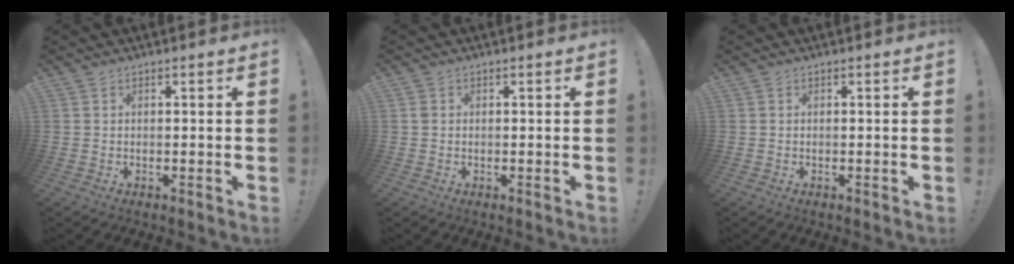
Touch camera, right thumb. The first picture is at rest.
{"total": 1.0, "force": [0.2, 0.9, 0.5], "torque": [-0.005, 0.002, 0.002]}
{"total": 0.0}